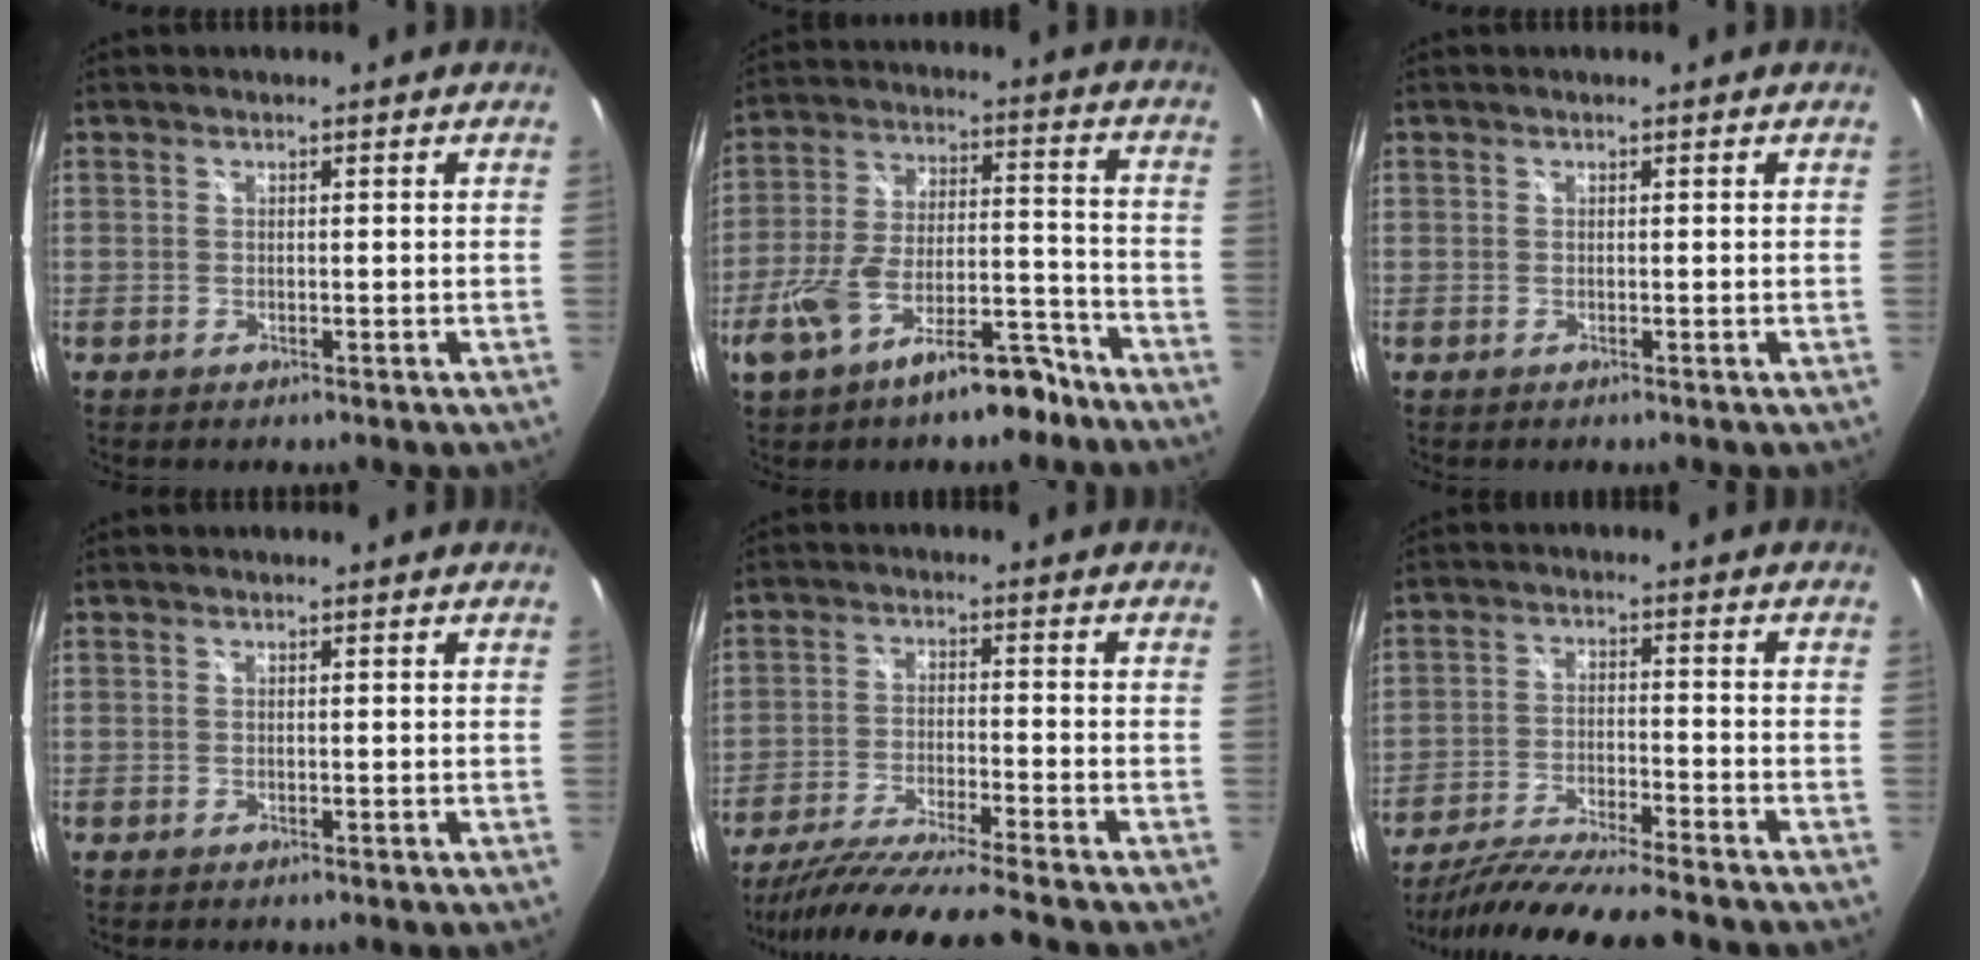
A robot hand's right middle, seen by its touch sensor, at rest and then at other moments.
{"total": 15.5, "force": [-10.2, 5.8, 10.1], "torque": [-0.185, 0.012, -0.156]}
{"total": 0.0}
{"total": 0.0}
{"total": 12.8, "force": [-11.4, -1.5, 5.7], "torque": [-0.125, -0.032, -0.200]}
{"total": 13.5, "force": [-12.1, -0.2, 6.1], "torque": [-0.132, -0.026, -0.210]}